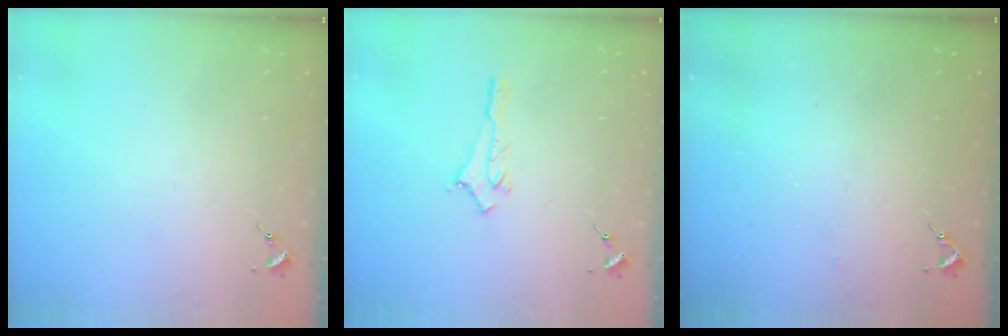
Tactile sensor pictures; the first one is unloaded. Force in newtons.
{"total": 2.9, "press": 2.8, "slide": 0.4}
{"total": 2.6, "press": 2.5, "slide": 0.3}